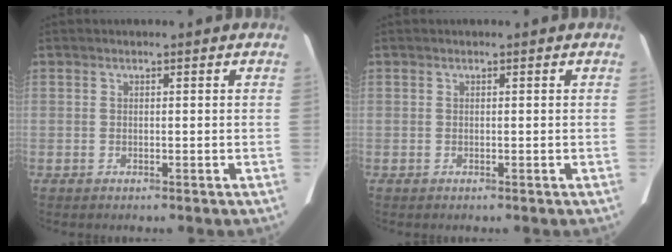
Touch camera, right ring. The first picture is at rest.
{"total": 0.0}